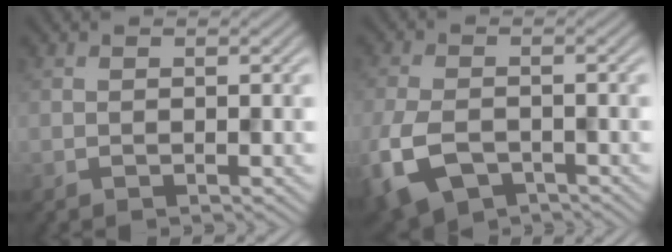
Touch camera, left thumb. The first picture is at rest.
{"total": 7.8, "force": [-4.0, 4.3, 5.2], "torque": [-0.130, -0.019, -0.078]}